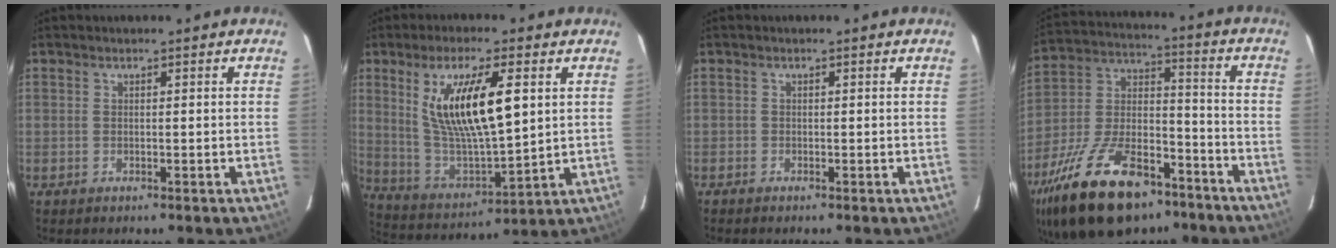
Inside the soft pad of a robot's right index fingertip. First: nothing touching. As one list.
[{"total": 16.8, "force": [5.2, 4.9, 15.2], "torque": [-0.280, -0.007, 0.111]}, {"total": 0.6, "force": [-0.5, 0.3, 0.0], "torque": [-0.002, 0.000, -0.011]}, {"total": 26.0, "force": [-16.8, 12.2, 15.6], "torque": [-0.311, 0.000, -0.271]}]